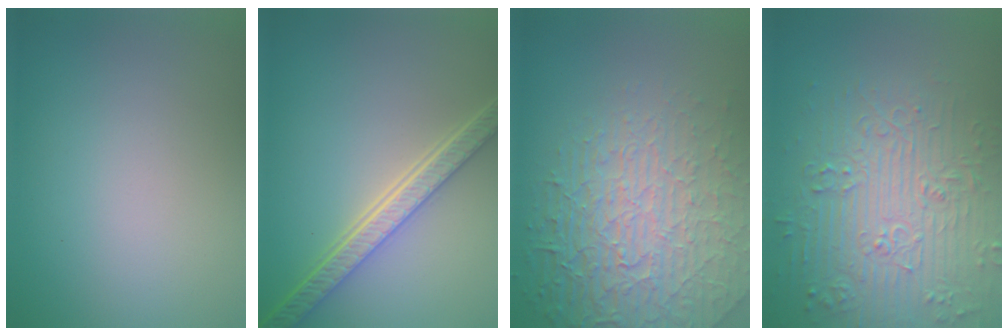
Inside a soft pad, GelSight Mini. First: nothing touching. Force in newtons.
{"total": 5.4, "press": 4.0, "slide": 3.6}
{"total": 8.0, "press": 5.9, "slide": 5.3}
{"total": 7.5, "press": 5.9, "slide": 4.6}